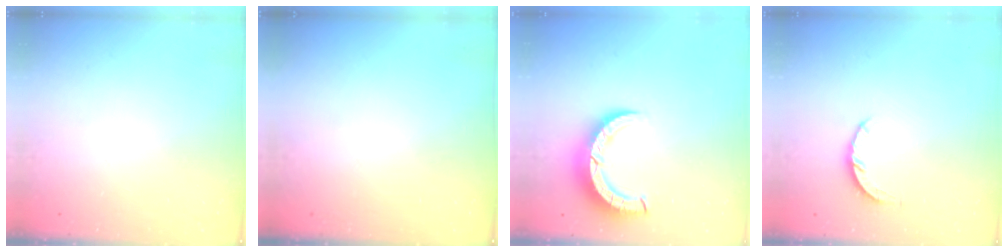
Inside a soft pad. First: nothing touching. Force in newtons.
{"total": 0.0}
{"total": 6.7, "press": 6.7, "slide": 0.7}
{"total": 4.3, "press": 4.3, "slide": 0.5}